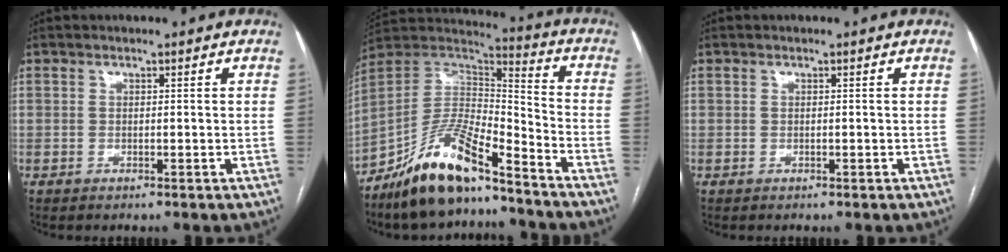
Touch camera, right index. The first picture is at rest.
{"total": 14.6, "force": [-11.3, 3.1, 8.8], "torque": [-0.163, 0.015, -0.205]}
{"total": 0.0}